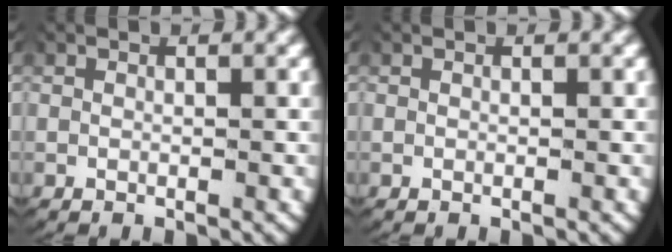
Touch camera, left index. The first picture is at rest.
{"total": 0.0}